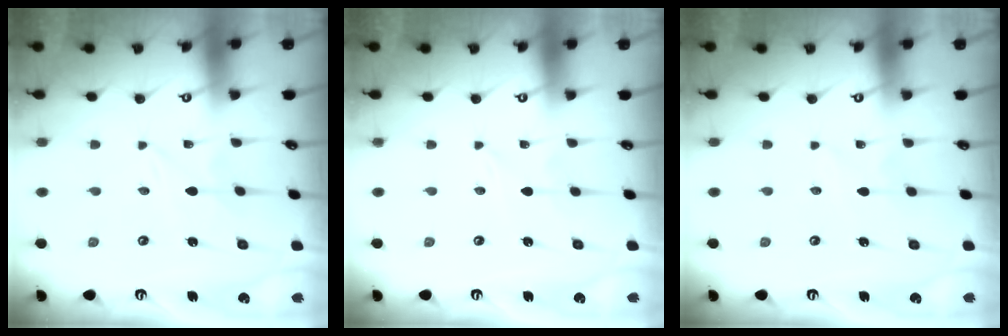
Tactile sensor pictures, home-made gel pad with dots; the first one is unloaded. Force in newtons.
{"total": 0.0}
{"total": 0.6, "press": 0.6, "slide": 0.1}